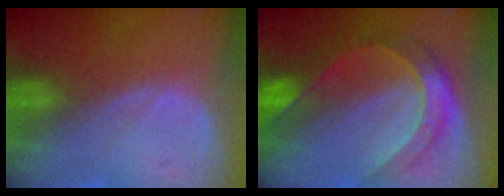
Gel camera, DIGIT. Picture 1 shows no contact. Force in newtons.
{"total": 8.3, "press": 8.2, "slide": 0.8}